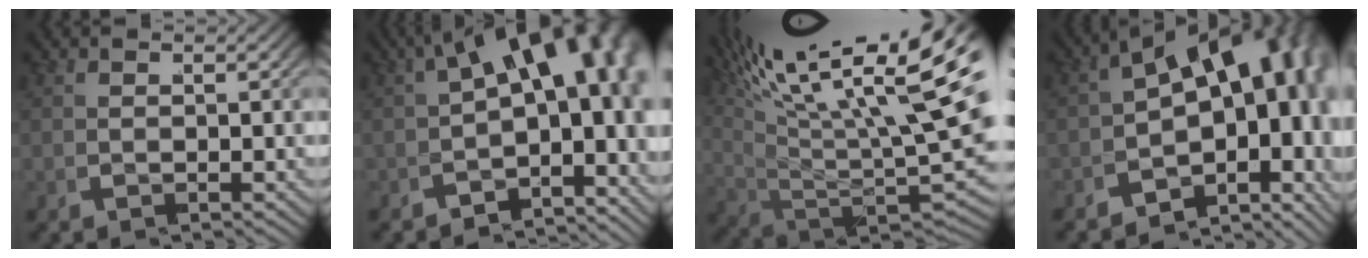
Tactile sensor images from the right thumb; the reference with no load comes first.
{"total": 13.8, "force": [0.6, 8.4, 11.0], "torque": [-0.148, -0.004, -0.007]}
{"total": 15.6, "force": [4.0, 9.2, 11.9], "torque": [-0.215, -0.028, 0.069]}
{"total": 17.1, "force": [-0.4, 11.2, 12.9], "torque": [-0.188, -0.022, -0.026]}